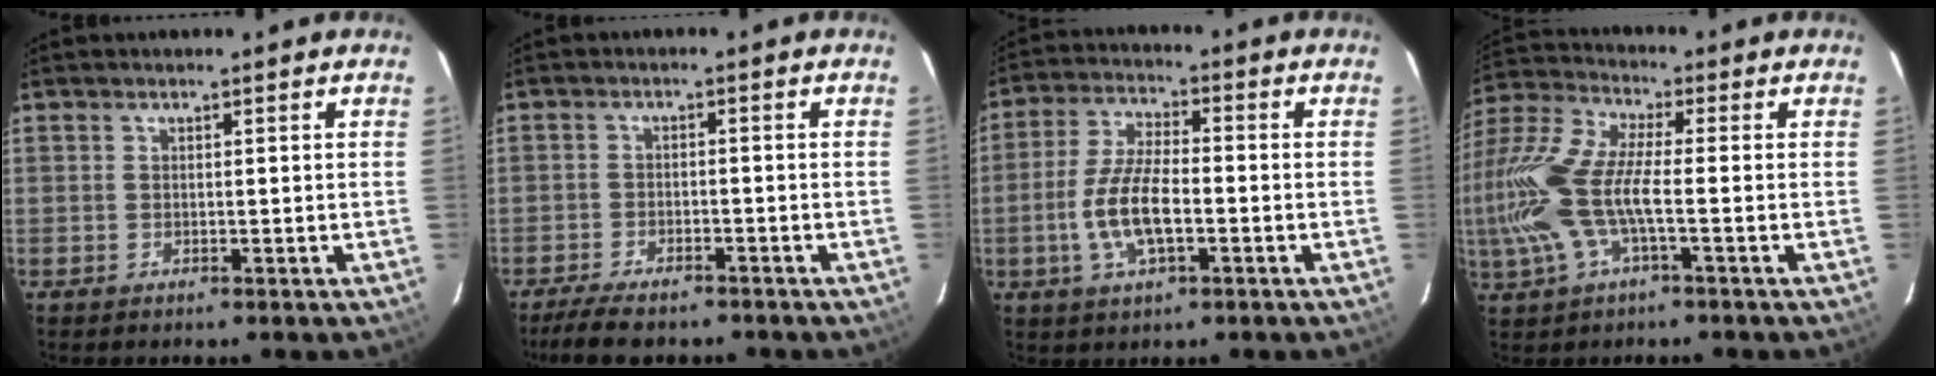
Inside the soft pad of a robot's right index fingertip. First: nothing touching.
{"total": 8.1, "force": [-6.8, 2.2, 3.8], "torque": [-0.093, -0.018, -0.114]}
{"total": 10.0, "force": [-2.8, 3.6, 8.9], "torque": [-0.185, 0.002, -0.054]}
{"total": 15.9, "force": [-2.7, 5.0, 14.9], "torque": [-0.306, -0.005, -0.056]}